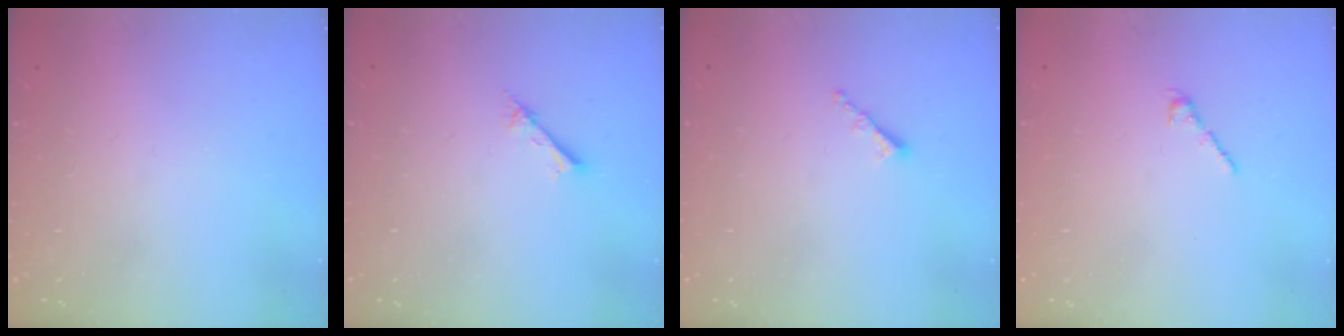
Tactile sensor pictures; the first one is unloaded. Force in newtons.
{"total": 2.3, "press": 2.3, "slide": 0.3}
{"total": 1.0, "press": 0.9, "slide": 0.4}
{"total": 2.5, "press": 2.4, "slide": 0.7}